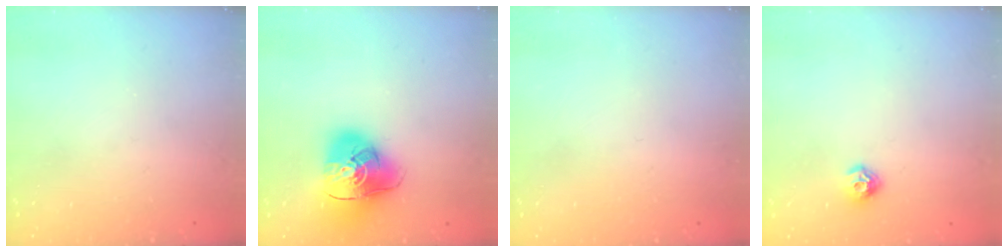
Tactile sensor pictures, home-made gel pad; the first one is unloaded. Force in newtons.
{"total": 12.8, "press": 12.6, "slide": 1.9}
{"total": 0.9, "press": 0.9, "slide": 0.1}
{"total": 6.5, "press": 6.5, "slide": 0.7}